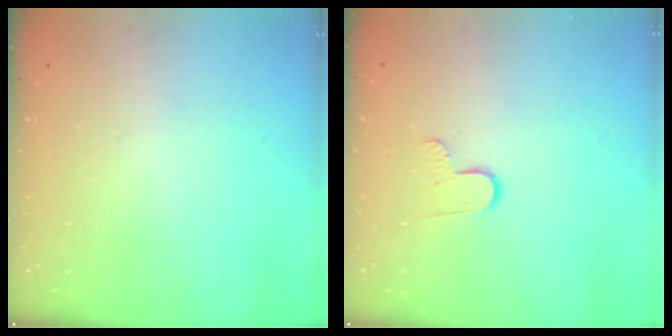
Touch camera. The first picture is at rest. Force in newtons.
{"total": 5.9, "press": 5.9, "slide": 0.6}